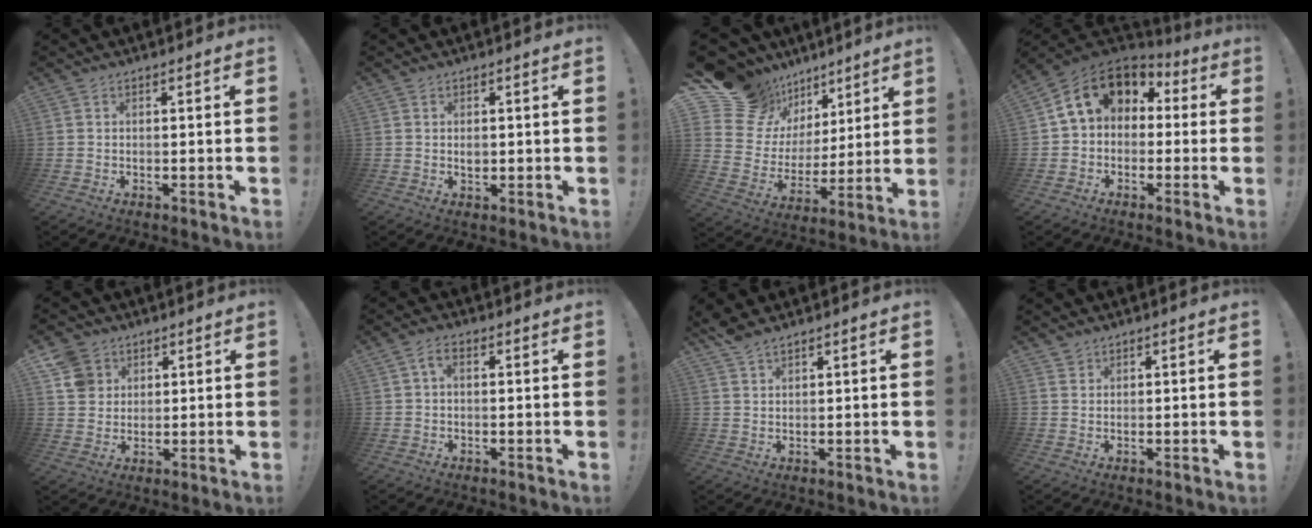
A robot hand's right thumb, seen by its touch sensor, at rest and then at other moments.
{"total": 1.7, "force": [-0.1, 1.3, 1.1], "torque": [-0.009, -0.002, -0.006]}
{"total": 16.0, "force": [10.6, 11.1, 4.5], "torque": [-0.076, -0.078, 0.216]}
{"total": 11.6, "force": [3.3, 9.0, 6.5], "torque": [-0.105, 0.003, 0.064]}
{"total": 7.8, "force": [3.8, 6.6, 1.8], "torque": [-0.020, -0.018, 0.077]}
{"total": 3.0, "force": [0.3, 1.4, 2.7], "torque": [-0.046, 0.008, 0.005]}
{"total": 3.9, "force": [3.3, 1.0, 1.9], "torque": [-0.033, -0.020, 0.061]}
{"total": 1.5, "force": [1.3, 0.8, 0.1], "torque": [0.004, -0.008, 0.025]}